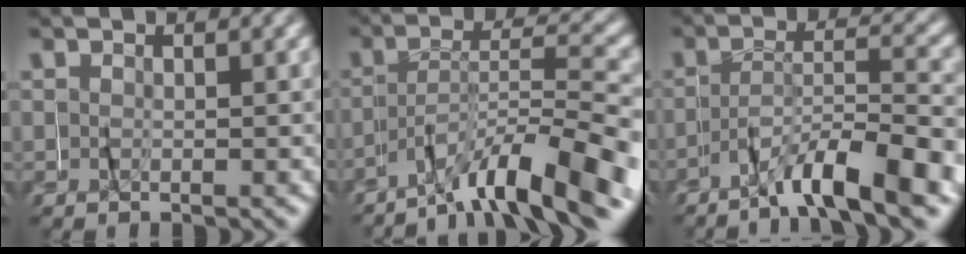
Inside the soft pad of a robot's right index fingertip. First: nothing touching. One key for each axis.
{"total": 7.4, "fx": -6.0, "fy": -0.4, "fz": 4.3, "tx": -0.076, "ty": 0.001, "tz": -0.100}
{"total": 6.5, "fx": -5.5, "fy": -0.1, "fz": 3.3, "tx": -0.059, "ty": 0.003, "tz": -0.097}